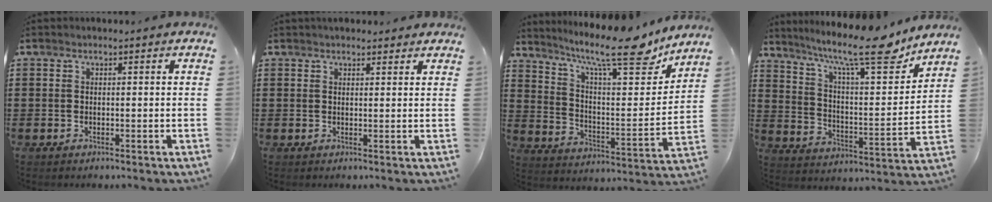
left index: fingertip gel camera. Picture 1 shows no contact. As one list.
[{"total": 1.5, "force": [1.4, 0.4, 0.3], "torque": [-0.009, 0.004, 0.027]}, {"total": 13.7, "force": [10.5, 2.3, 8.4], "torque": [-0.157, -0.064, 0.169]}, {"total": 14.9, "force": [11.3, 2.4, 9.4], "torque": [-0.175, -0.064, 0.180]}]